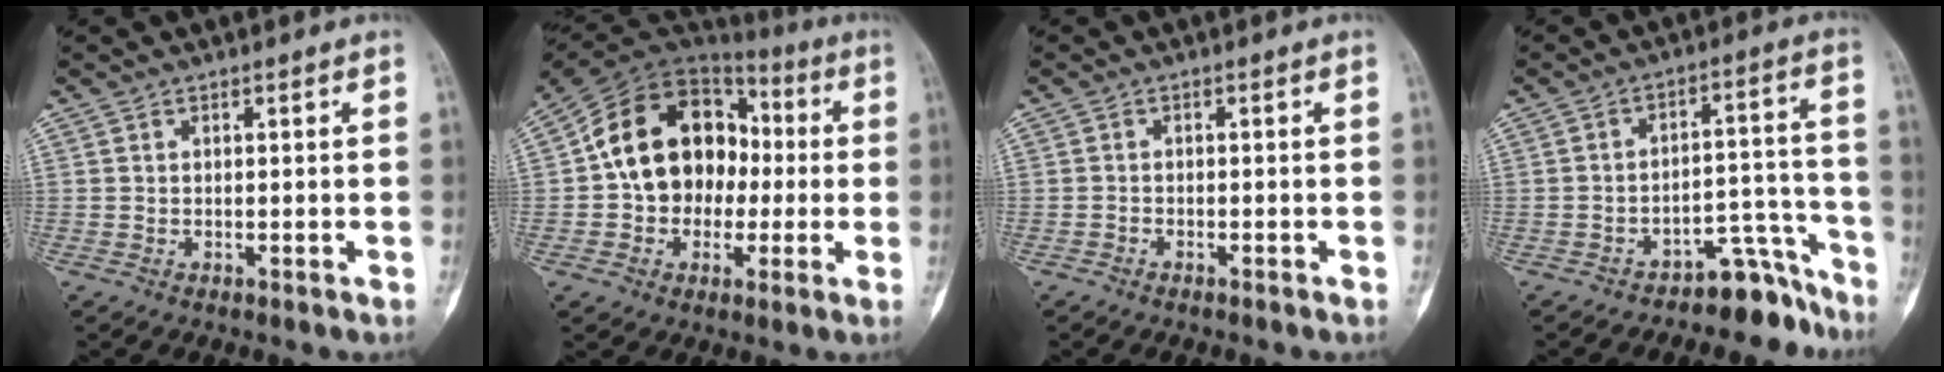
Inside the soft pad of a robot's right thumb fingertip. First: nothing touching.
{"total": 18.1, "force": [-0.5, 14.3, 11.0], "torque": [-0.146, 0.043, -0.010]}
{"total": 0.8, "force": [-0.7, 0.4, 0.1], "torque": [0.001, 0.004, -0.017]}
{"total": 8.2, "force": [-7.2, 3.4, 2.0], "torque": [0.017, 0.122, -0.111]}